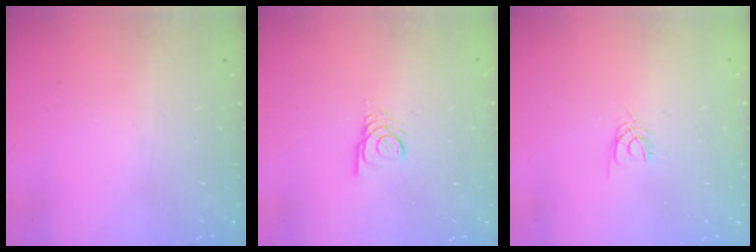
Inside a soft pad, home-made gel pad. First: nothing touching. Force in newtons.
{"total": 3.1, "press": 3.0, "slide": 0.2}
{"total": 2.4, "press": 2.4, "slide": 0.3}